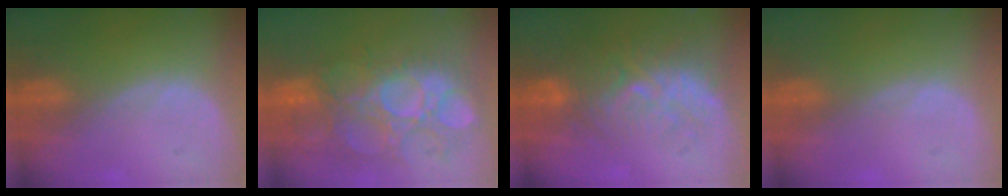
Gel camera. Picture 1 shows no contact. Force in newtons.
{"total": 11.7, "press": 11.1, "slide": 3.7}
{"total": 9.1, "press": 8.4, "slide": 3.5}
{"total": 0.0}